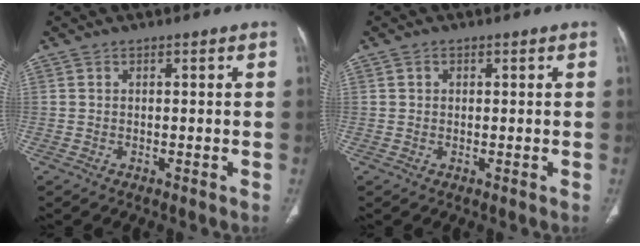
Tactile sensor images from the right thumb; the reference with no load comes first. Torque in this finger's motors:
{"motor_torque": [-0.39, 0.31, -0.64, 0.18, 0.05]}